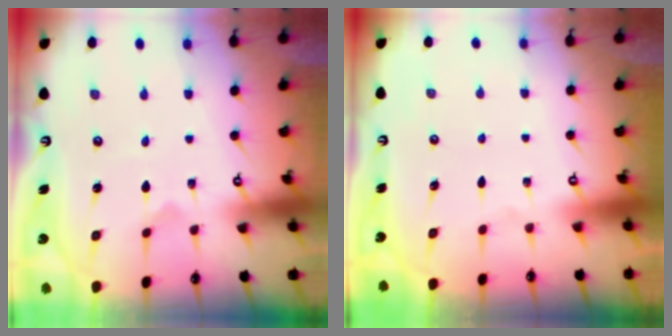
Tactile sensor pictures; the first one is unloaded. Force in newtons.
{"total": 0.0}